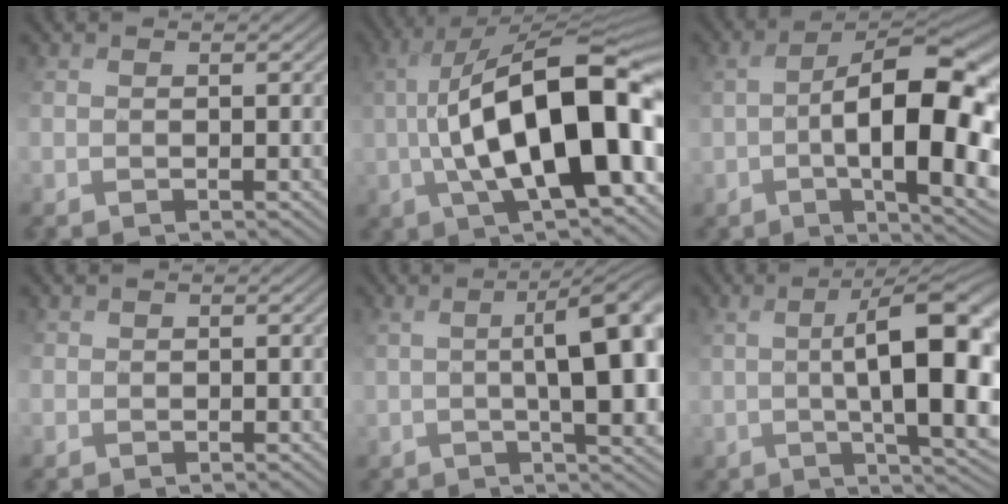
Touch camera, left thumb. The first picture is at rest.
{"total": 15.3, "force": [-1.0, 5.9, 14.0], "torque": [-0.233, 0.025, -0.011]}
{"total": 13.1, "force": [-2.5, 4.9, 11.9], "torque": [-0.180, 0.004, -0.025]}
{"total": 0.8, "force": [0.0, 0.2, -0.8], "torque": [0.002, 0.001, 0.000]}
{"total": 11.8, "force": [0.4, 3.9, 11.1], "torque": [-0.127, 0.004, 0.019]}
{"total": 12.6, "force": [0.4, 3.8, 12.0], "torque": [-0.163, -0.003, 0.028]}